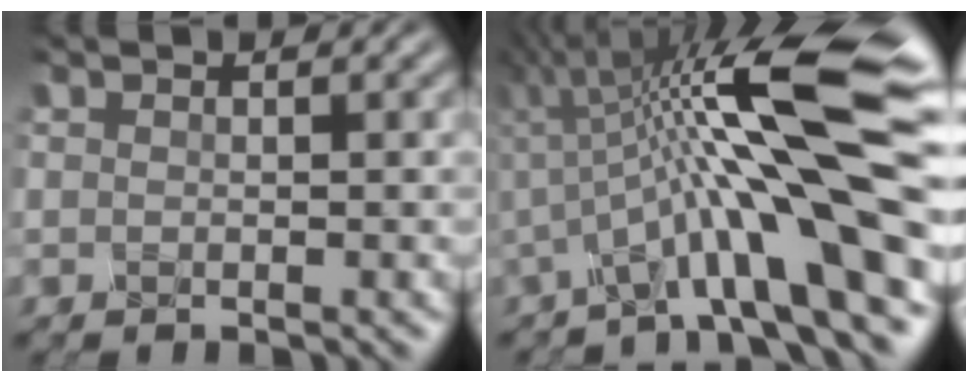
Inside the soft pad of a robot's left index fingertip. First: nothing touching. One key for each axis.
{"total": 12.4, "fx": -1.7, "fy": 1.5, "fz": 12.2, "tx": -0.197, "ty": 0.022, "tz": -0.017}